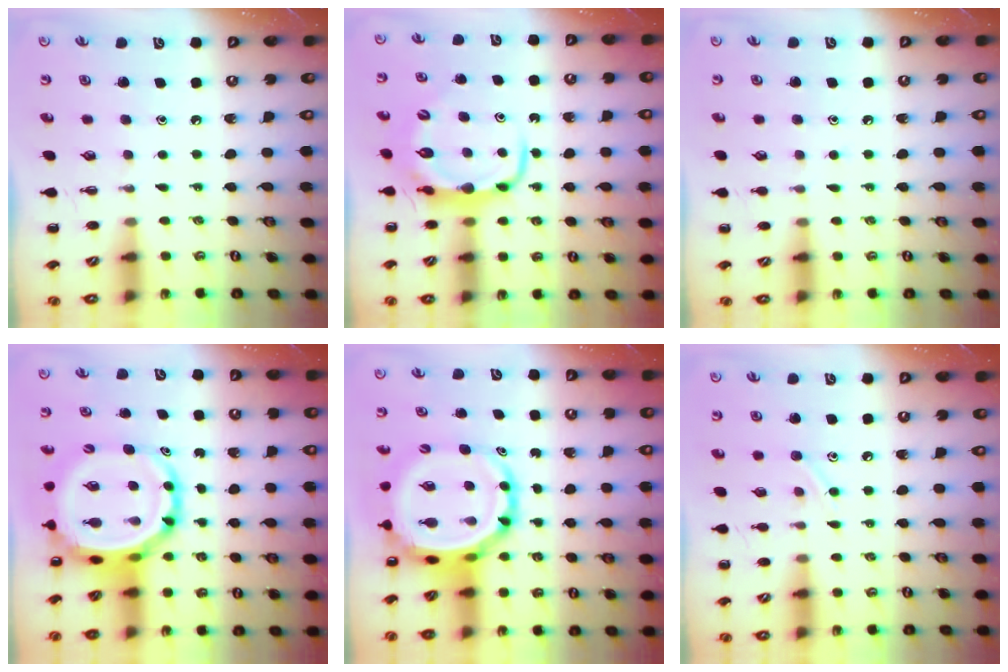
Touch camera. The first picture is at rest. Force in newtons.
{"total": 7.1, "press": 7.0, "slide": 1.0}
{"total": 5.1, "press": 4.8, "slide": 1.8}
{"total": 9.6, "press": 9.3, "slide": 2.5}
{"total": 9.6, "press": 9.3, "slide": 2.5}
{"total": 5.9, "press": 5.7, "slide": 1.3}